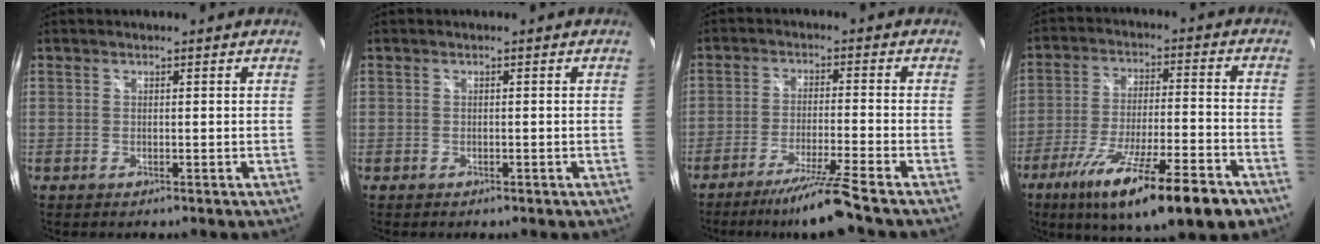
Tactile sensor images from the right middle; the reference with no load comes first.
{"total": 1.0, "force": [-0.5, 0.8, 0.5], "torque": [-0.009, -0.005, -0.004]}
{"total": 8.6, "force": [-7.1, -2.0, 4.4], "torque": [-0.098, -0.013, -0.120]}
{"total": 20.4, "force": [-12.6, 3.8, 15.6], "torque": [-0.269, -0.055, -0.196]}